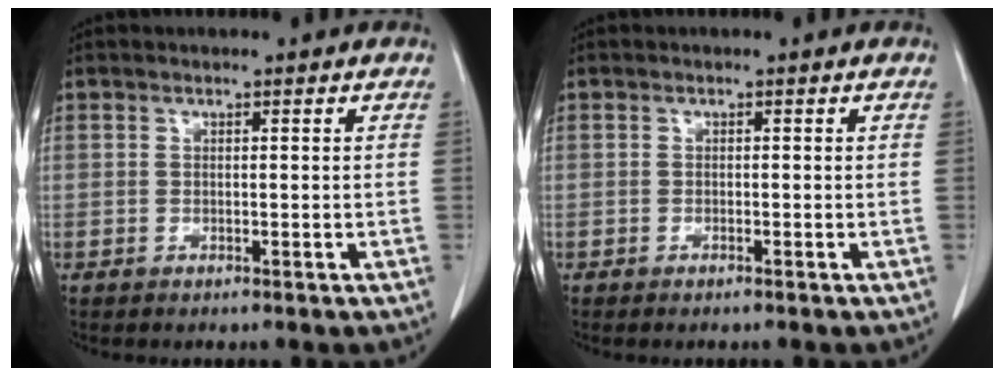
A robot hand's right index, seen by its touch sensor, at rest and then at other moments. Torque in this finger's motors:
{"motor_torque": [-0.01, 0.03, 0.04, 0.01]}